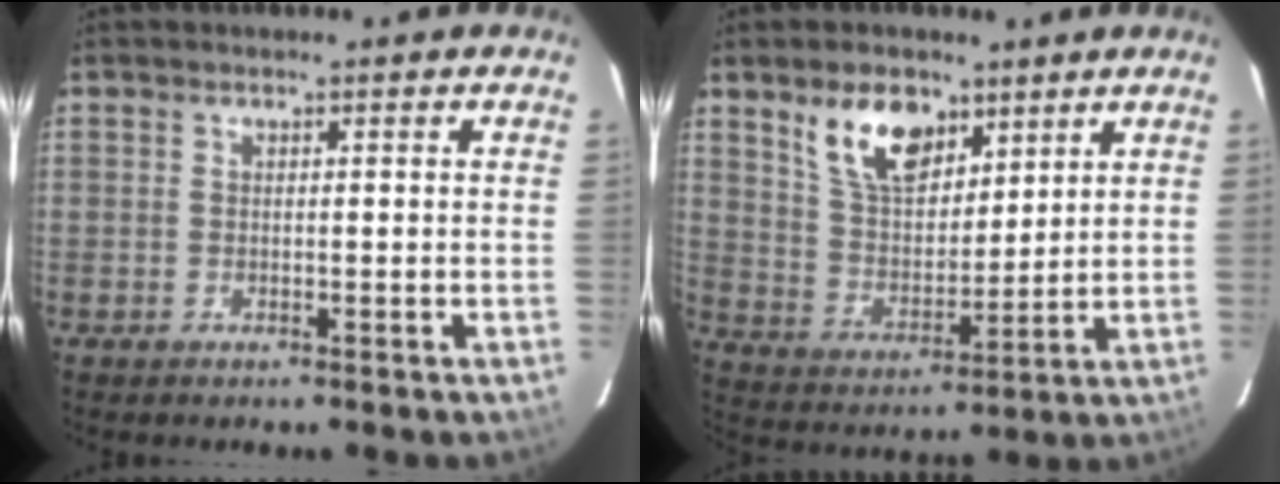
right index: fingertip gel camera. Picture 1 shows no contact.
{"total": 11.4, "force": [6.8, 6.2, 6.8], "torque": [-0.120, 0.011, 0.134]}